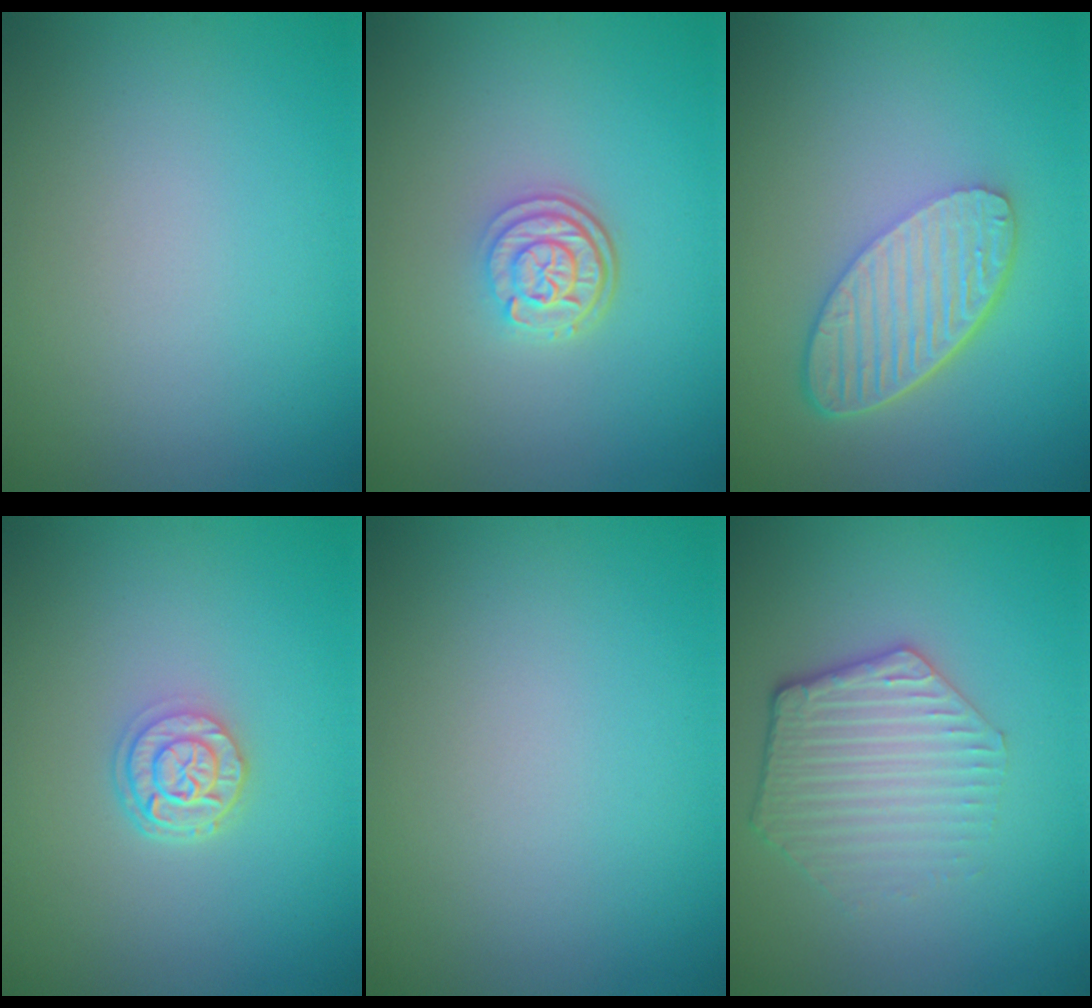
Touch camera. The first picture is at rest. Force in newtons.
{"total": 3.1, "press": 2.5, "slide": 1.8}
{"total": 5.5, "press": 4.0, "slide": 3.7}
{"total": 2.6, "press": 2.1, "slide": 1.5}
{"total": 0.0}
{"total": 3.5, "press": 3.0, "slide": 1.7}